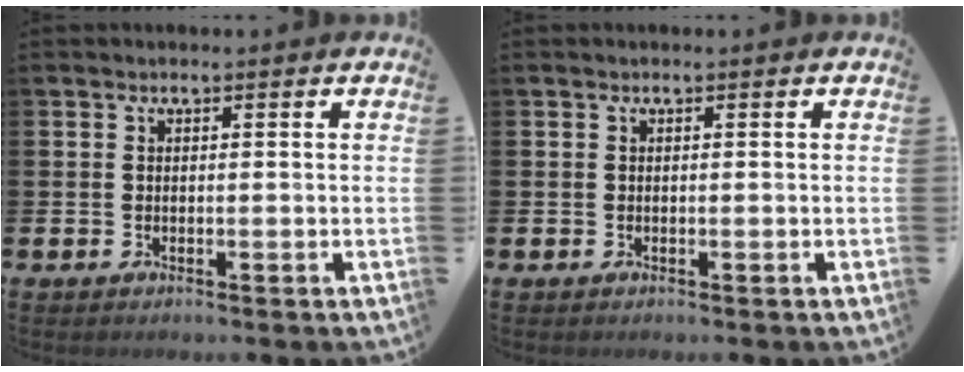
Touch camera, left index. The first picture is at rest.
{"total": 0.0}